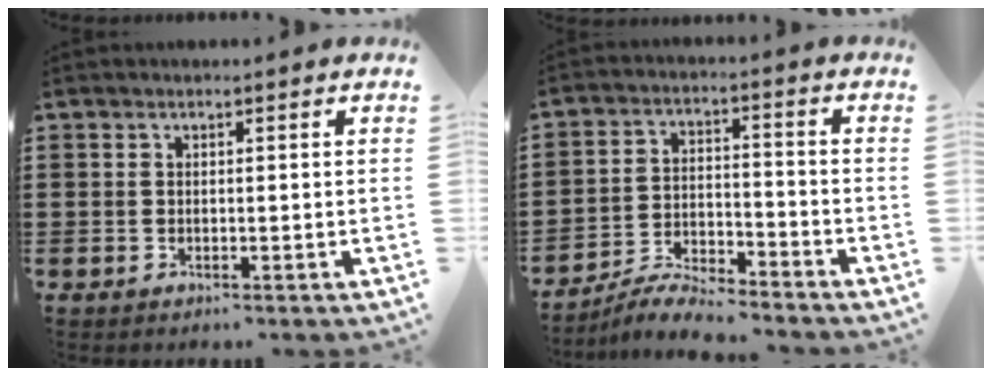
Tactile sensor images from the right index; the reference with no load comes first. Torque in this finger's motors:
{"motor_torque": [0.43, -0.51, -0.01, 0.00]}